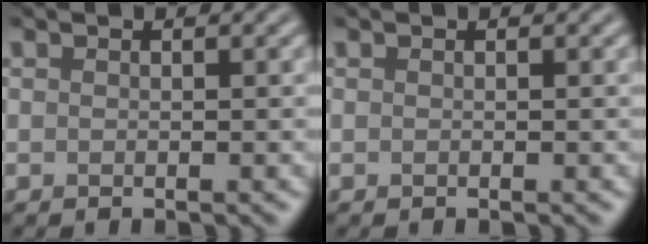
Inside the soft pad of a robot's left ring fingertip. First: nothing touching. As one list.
[{"total": 0.0}]